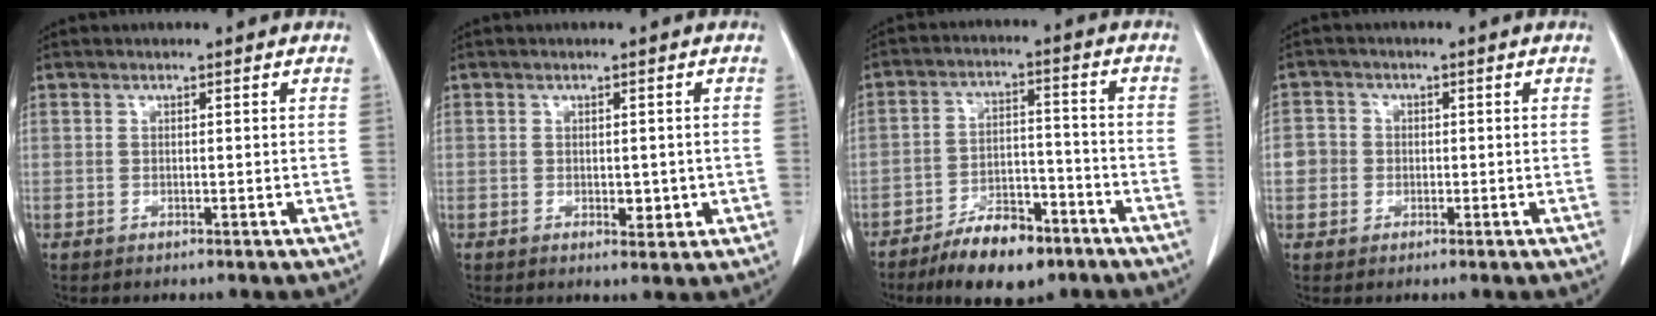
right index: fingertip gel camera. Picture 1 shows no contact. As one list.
[{"total": 2.6, "force": [-0.3, 1.5, 2.1], "torque": [-0.022, -0.002, 0.003]}, {"total": 10.5, "force": [-7.4, 4.0, 6.3], "torque": [-0.105, 0.005, -0.125]}, {"total": 3.7, "force": [-0.2, 3.6, 0.7], "torque": [-0.006, 0.013, -0.006]}]